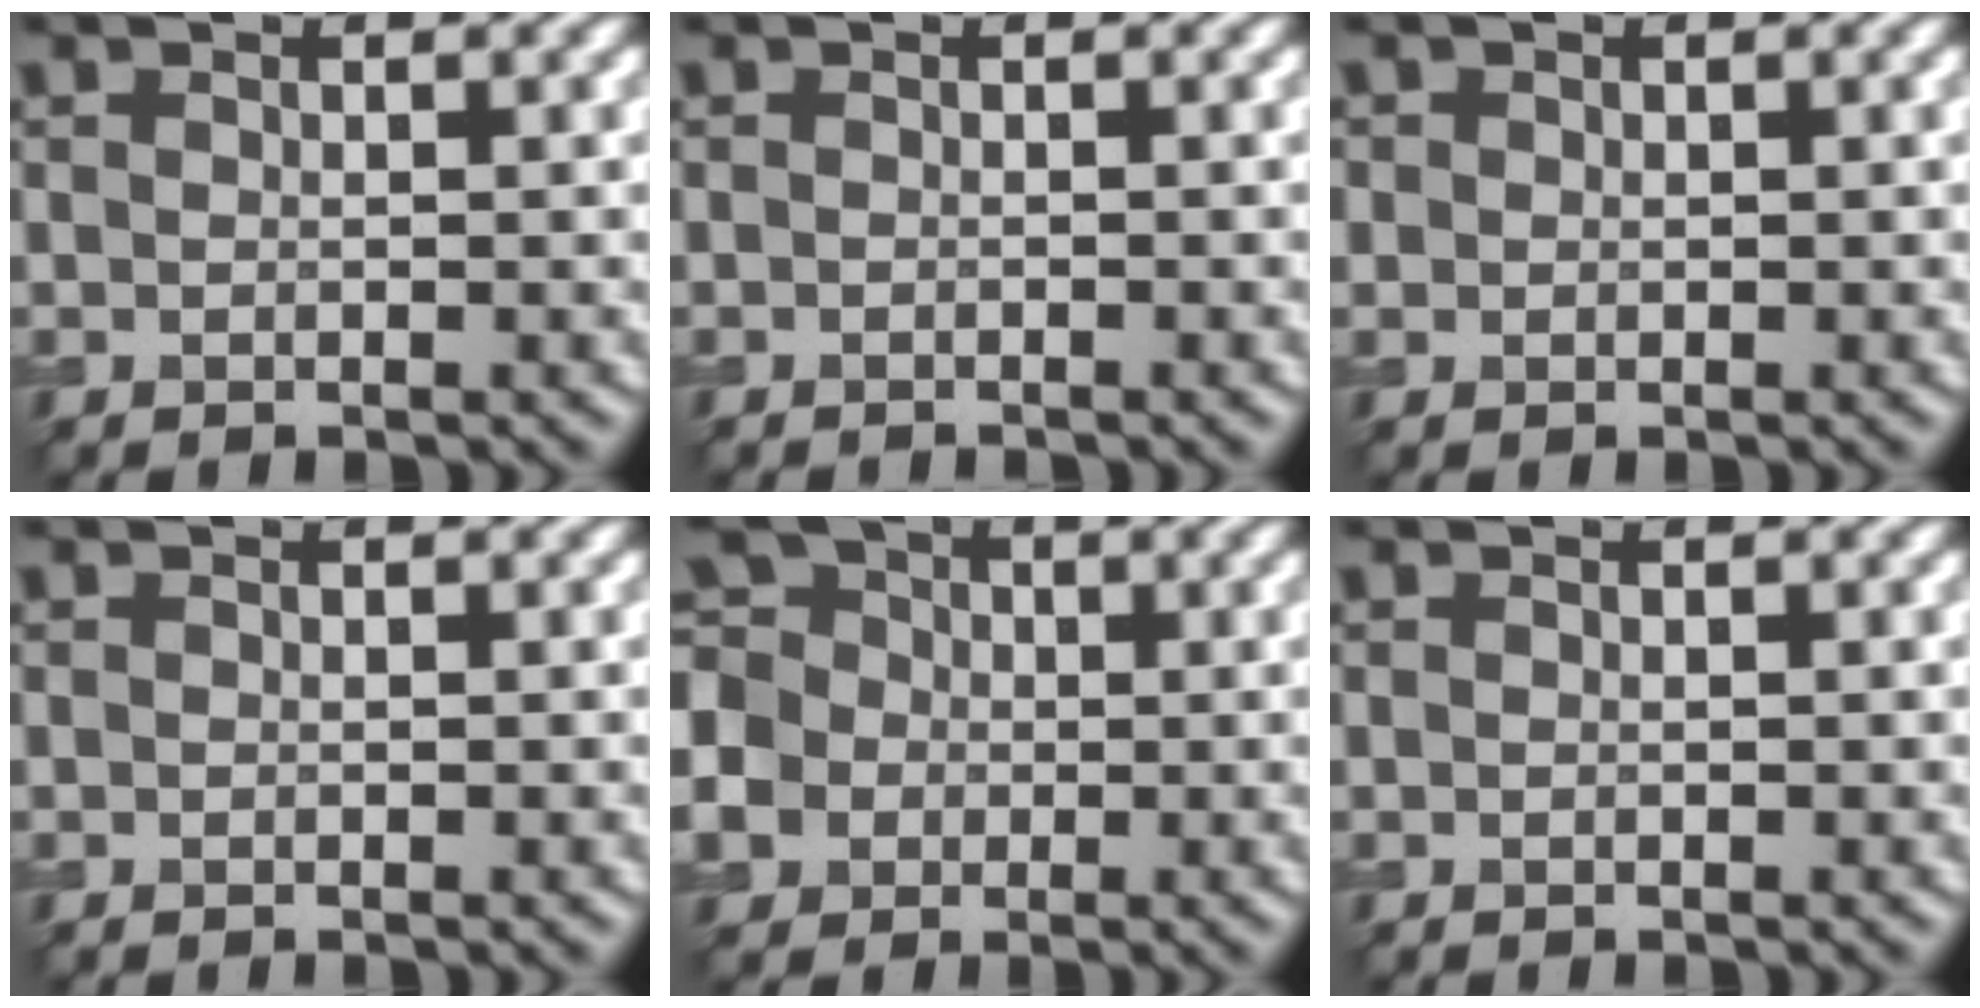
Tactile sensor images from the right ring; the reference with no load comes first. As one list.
[{"total": 0.7, "force": [-0.6, 0.1, 0.2], "torque": [0.001, -0.003, -0.010]}, {"total": 0.8, "force": [0.2, 0.8, 0.1], "torque": [0.003, -0.001, 0.003]}, {"total": 0.0}, {"total": 10.5, "force": [-2.9, 9.4, 3.7], "torque": [-0.103, -0.002, -0.081]}, {"total": 0.0}]